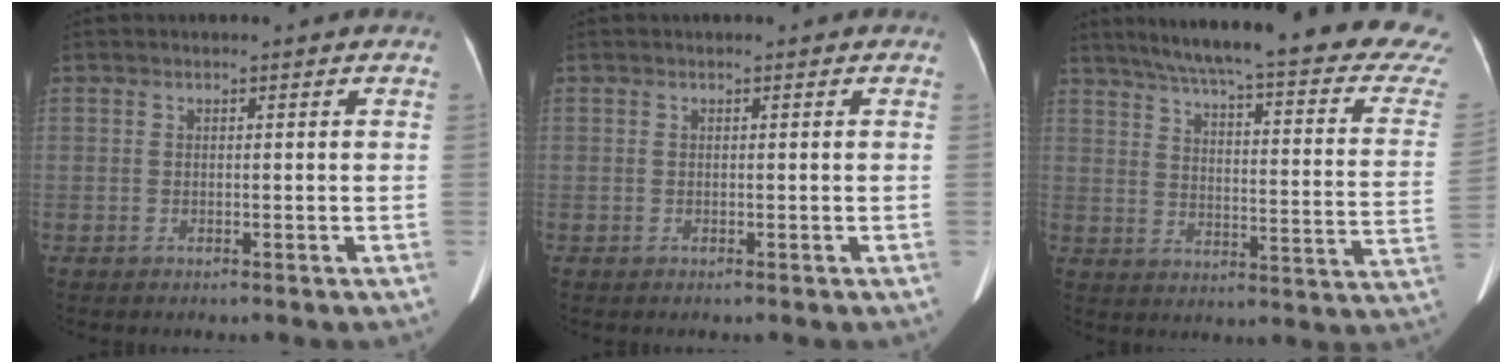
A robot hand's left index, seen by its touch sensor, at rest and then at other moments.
{"total": 0.0}
{"total": 28.7, "force": [23.9, 2.2, 15.7], "torque": [-0.216, -0.052, 0.289]}